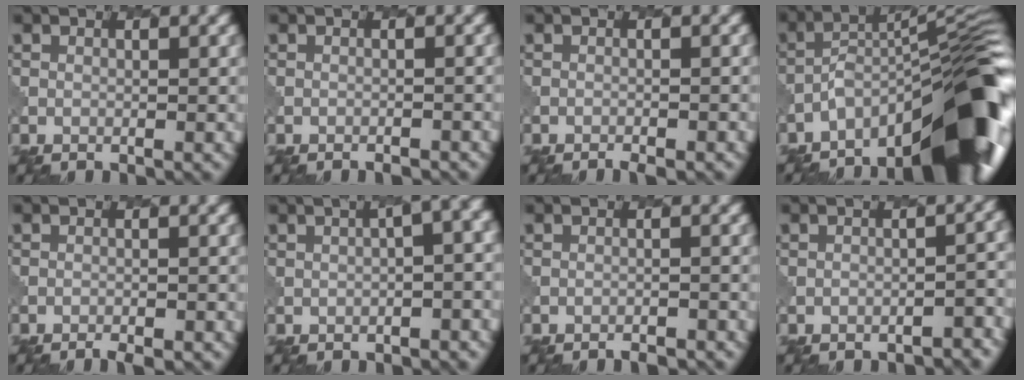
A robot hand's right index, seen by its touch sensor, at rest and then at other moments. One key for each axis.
{"total": 1.5, "fx": -1.4, "fy": 0.2, "fz": 0.4, "tx": 0.006, "ty": 0.004, "tz": -0.020}
{"total": 1.5, "fx": -1.3, "fy": 0.3, "fz": 0.7, "tx": -0.003, "ty": 0.002, "tz": -0.021}
{"total": 14.7, "fx": -9.5, "fy": 4.2, "fz": 10.4, "tx": -0.154, "ty": 0.015, "tz": -0.148}
{"total": 2.1, "fx": -1.9, "fy": 0.4, "fz": 0.9, "tx": -0.007, "ty": 0.002, "tz": -0.028}
{"total": 6.7, "fx": -1.2, "fy": 2.4, "fz": 6.1, "tx": -0.045, "ty": 0.014, "tz": -0.005}
{"total": 2.5, "fx": -2.4, "fy": 0.4, "fz": 0.6, "tx": 0.003, "ty": 0.008, "tz": -0.030}
{"total": 5.2, "fx": -4.3, "fy": 1.3, "fz": 2.5, "tx": -0.021, "ty": 0.017, "tz": -0.049}